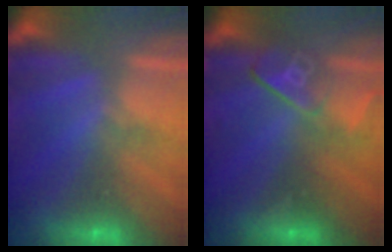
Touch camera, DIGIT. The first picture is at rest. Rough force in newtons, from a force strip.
{"total": 2.8}